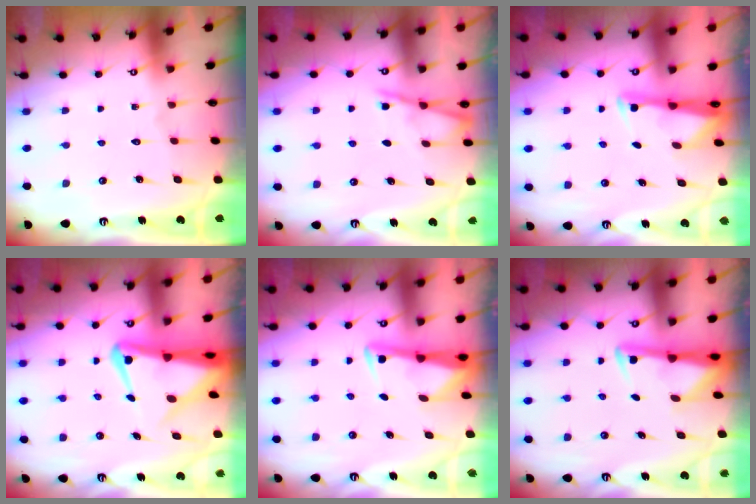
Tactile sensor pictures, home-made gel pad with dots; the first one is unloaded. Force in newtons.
{"total": 5.4, "press": 5.3, "slide": 0.7}
{"total": 2.6, "press": 2.6, "slide": 0.4}
{"total": 6.0, "press": 5.9, "slide": 1.0}
{"total": 3.1, "press": 3.1, "slide": 0.4}
{"total": 2.9, "press": 2.8, "slide": 0.5}